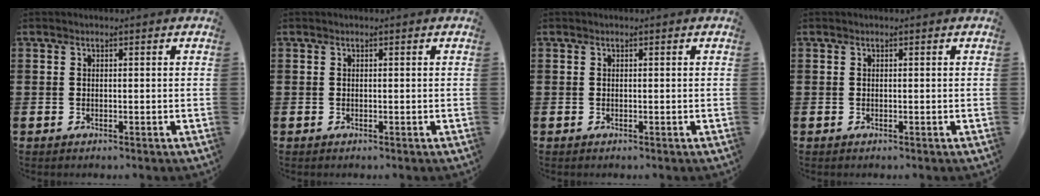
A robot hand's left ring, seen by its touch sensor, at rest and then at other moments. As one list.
[{"total": 0.0}, {"total": 0.0}, {"total": 0.0}]